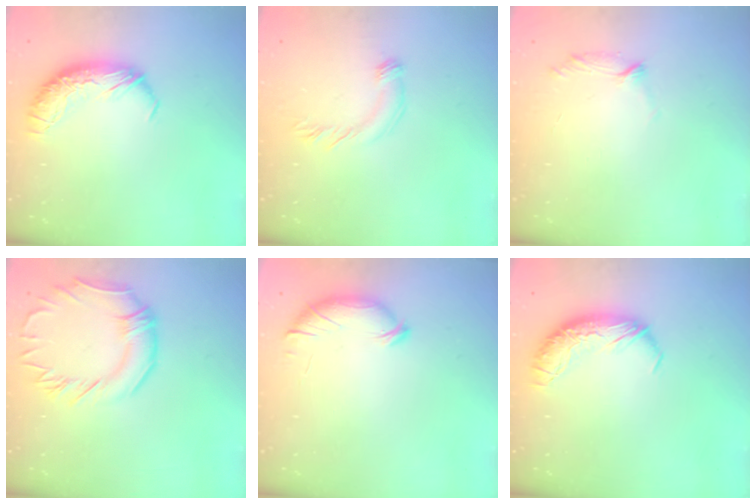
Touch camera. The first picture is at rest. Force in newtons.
{"total": 3.4, "press": 3.3, "slide": 0.7}
{"total": 5.7, "press": 5.6, "slide": 1.2}
{"total": 3.1, "press": 3.0, "slide": 1.0}
{"total": 5.8, "press": 5.8, "slide": 0.7}
{"total": 0.0}